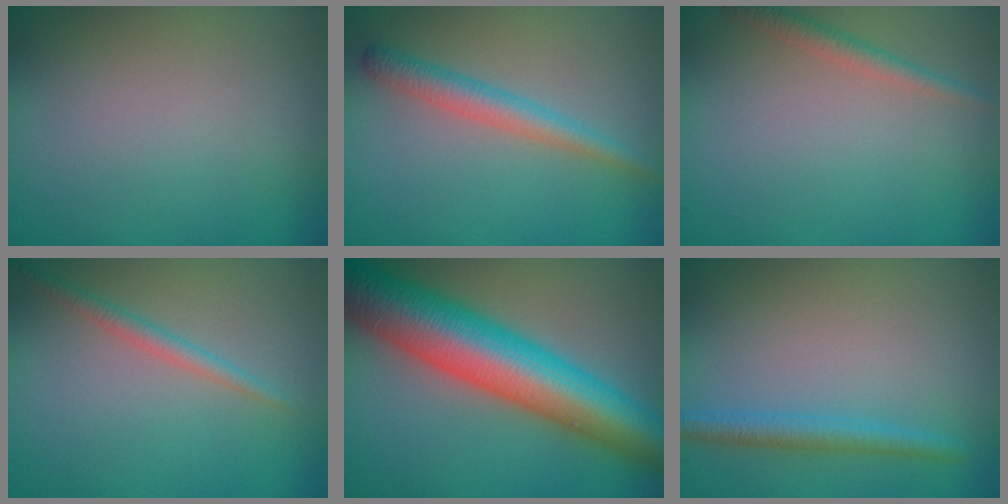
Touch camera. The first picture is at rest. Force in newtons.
{"total": 2.5, "press": 2.5, "slide": 0.0}
{"total": 1.6, "press": 1.6, "slide": 0.0}
{"total": 1.5, "press": 1.5, "slide": 0.1}
{"total": 11.4, "press": 11.4, "slide": 0.3}
{"total": 2.2, "press": 2.2, "slide": 0.2}